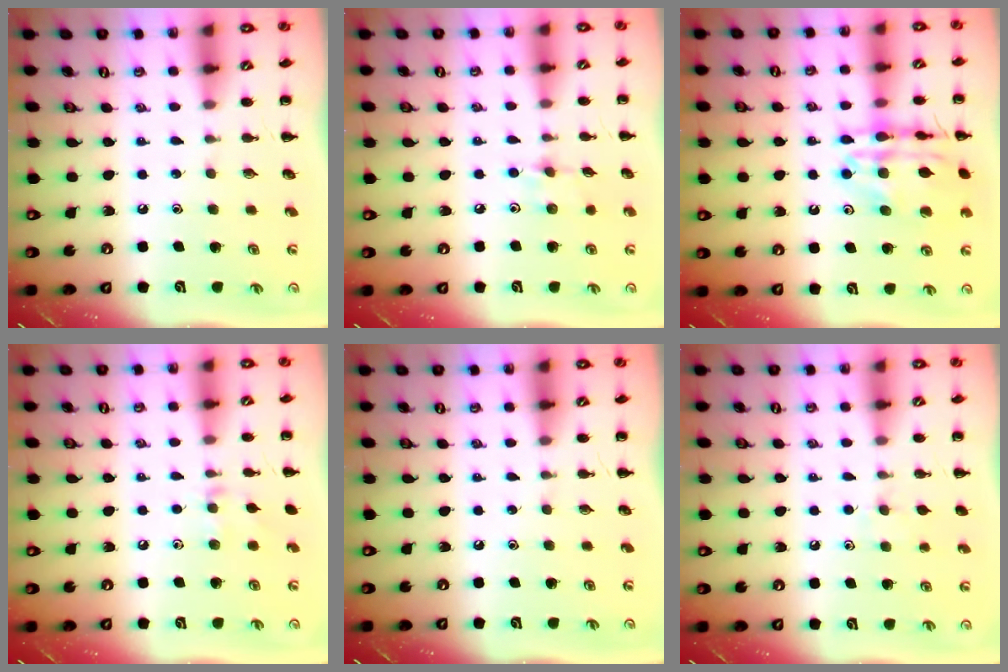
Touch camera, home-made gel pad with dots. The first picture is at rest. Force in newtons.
{"total": 5.9, "press": 5.7, "slide": 1.6}
{"total": 16.8, "press": 16.7, "slide": 1.8}
{"total": 7.3, "press": 7.0, "slide": 1.8}
{"total": 0.0}
{"total": 5.4, "press": 5.1, "slide": 1.7}